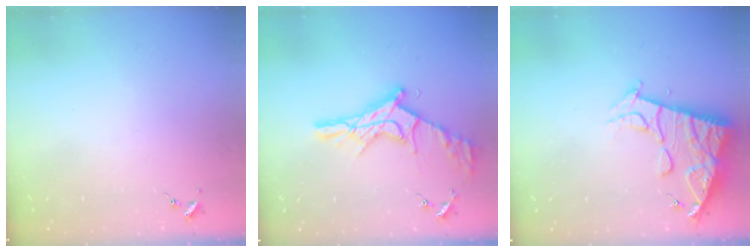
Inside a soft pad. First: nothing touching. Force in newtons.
{"total": 17.6, "press": 17.5, "slide": 1.6}
{"total": 13.2, "press": 13.2, "slide": 1.4}